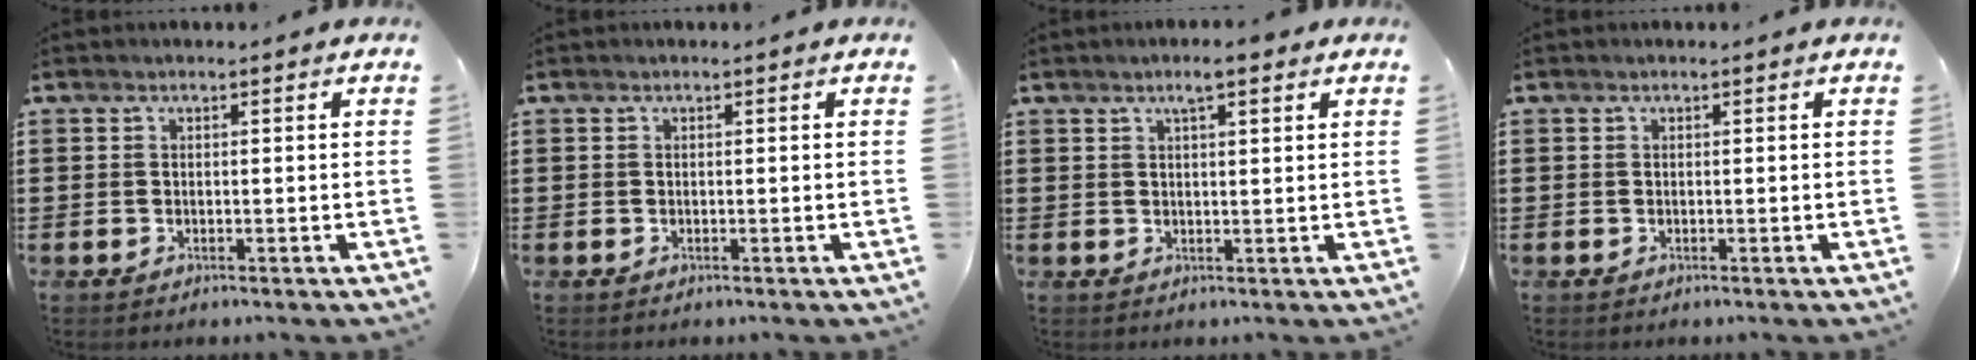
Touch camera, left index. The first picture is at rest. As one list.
[{"total": 0.0}, {"total": 3.5, "force": [2.2, 0.5, 2.7], "torque": [-0.048, 0.001, 0.036]}, {"total": 0.0}]